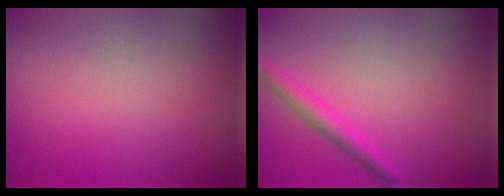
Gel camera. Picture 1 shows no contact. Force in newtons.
{"total": 2.3, "press": 2.3, "slide": 0.1}